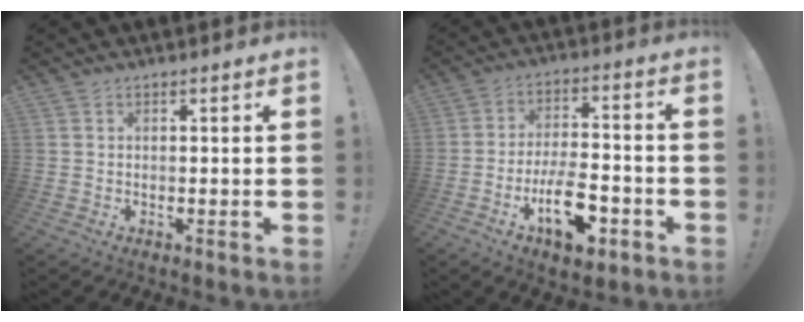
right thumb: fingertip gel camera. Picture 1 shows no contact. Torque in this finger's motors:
{"motor_torque": [1.11, 0.38, 0.47, 0.23, 0.11]}